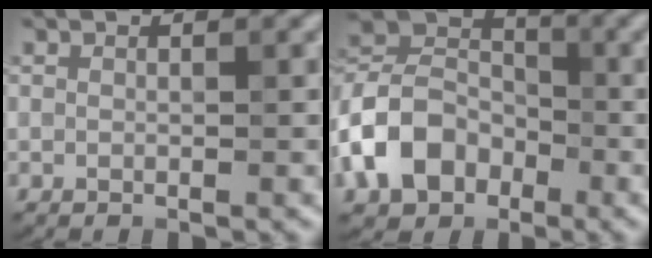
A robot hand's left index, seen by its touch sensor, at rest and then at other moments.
{"total": 7.5, "force": [-2.7, 5.7, 4.1], "torque": [-0.078, 0.016, -0.069]}